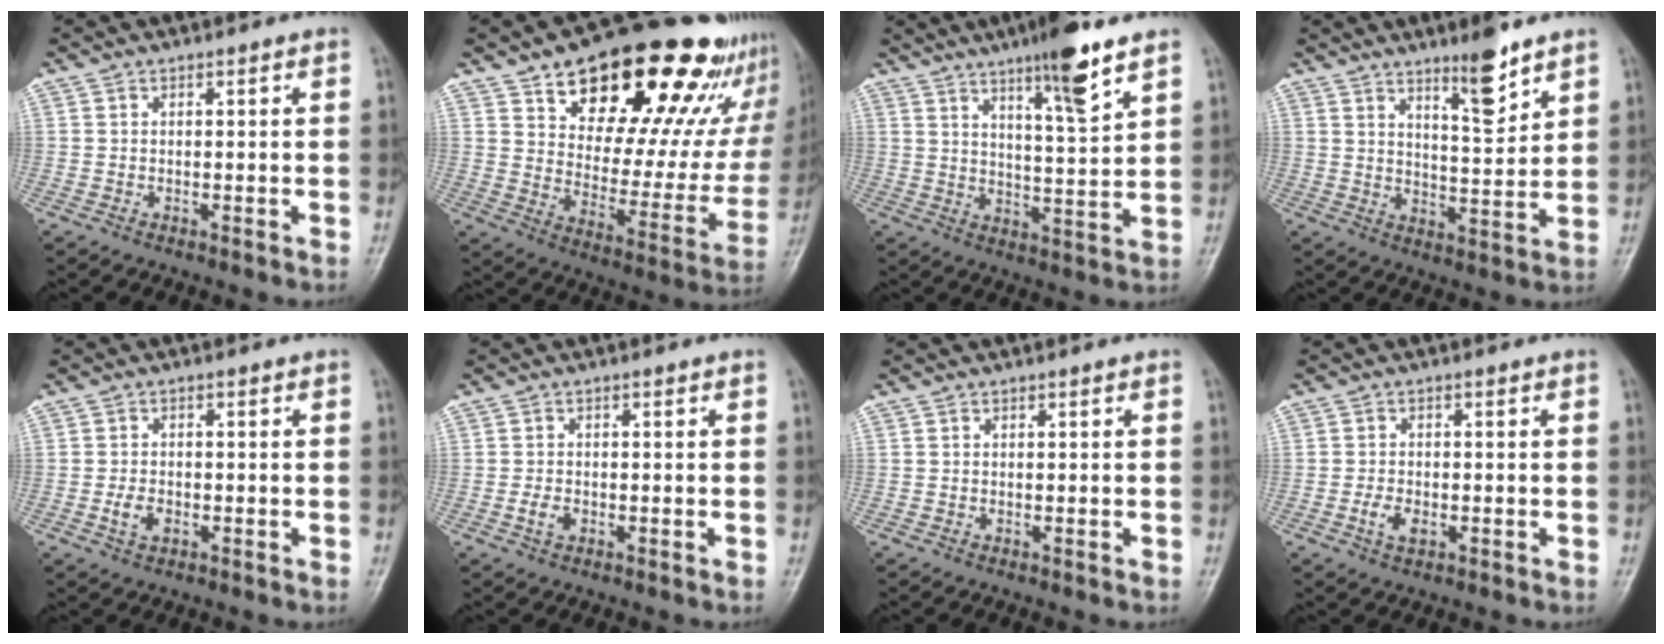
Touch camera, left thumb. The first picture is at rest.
{"total": 29.8, "force": [19.4, 13.2, 18.3], "torque": [-0.220, -0.068, 0.280]}
{"total": 10.9, "force": [6.9, 1.3, 8.3], "torque": [-0.129, -0.041, 0.112]}
{"total": 8.3, "force": [5.8, 1.6, 5.7], "torque": [-0.080, -0.049, 0.095]}
{"total": 3.1, "force": [-1.0, 2.0, 2.1], "torque": [-0.037, 0.003, -0.018]}
{"total": 2.1, "force": [-0.7, 1.5, 1.4], "torque": [-0.024, 0.002, -0.014]}
{"total": 0.0}
{"total": 3.1, "force": [-1.0, 1.9, 2.2], "torque": [-0.041, 0.001, -0.018]}